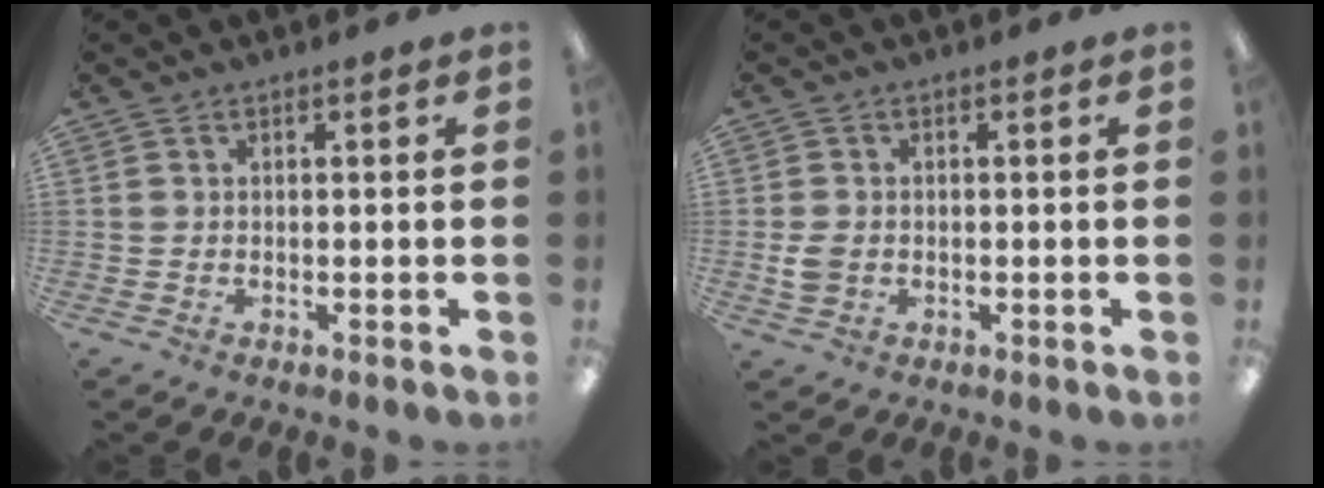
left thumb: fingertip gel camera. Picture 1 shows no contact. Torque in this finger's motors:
{"motor_torque": [-0.06, 0.07, 0.03, -0.04, 0.01]}